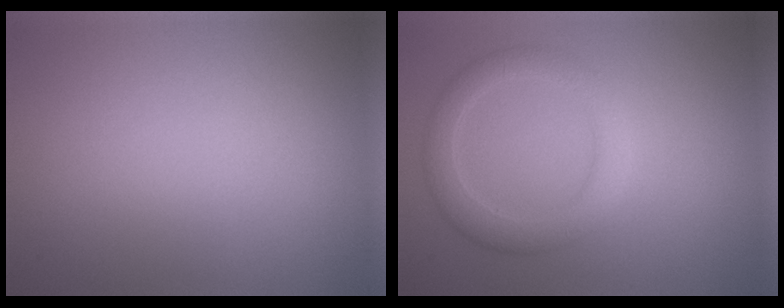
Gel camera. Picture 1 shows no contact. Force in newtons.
{"total": 3.3, "press": 3.3, "slide": 0.2}